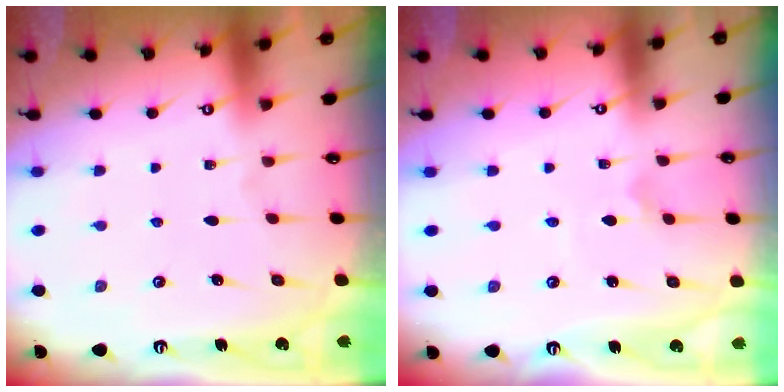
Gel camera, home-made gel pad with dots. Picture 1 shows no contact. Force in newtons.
{"total": 1.2, "press": 1.1, "slide": 0.2}